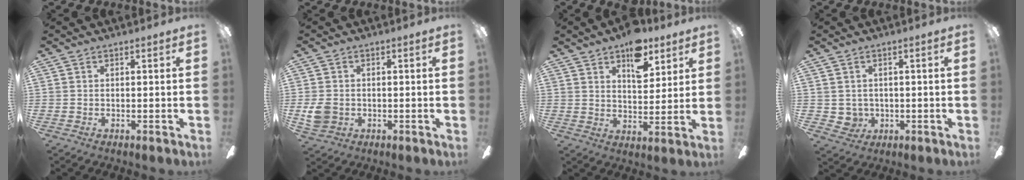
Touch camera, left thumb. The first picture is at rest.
{"total": 5.2, "force": [-0.5, 4.4, 2.7], "torque": [-0.052, 0.005, -0.007]}
{"total": 10.9, "force": [6.8, 5.8, 6.3], "torque": [-0.075, -0.026, 0.115]}
{"total": 3.4, "force": [1.0, 3.2, 0.7], "torque": [-0.029, 0.000, 0.019]}